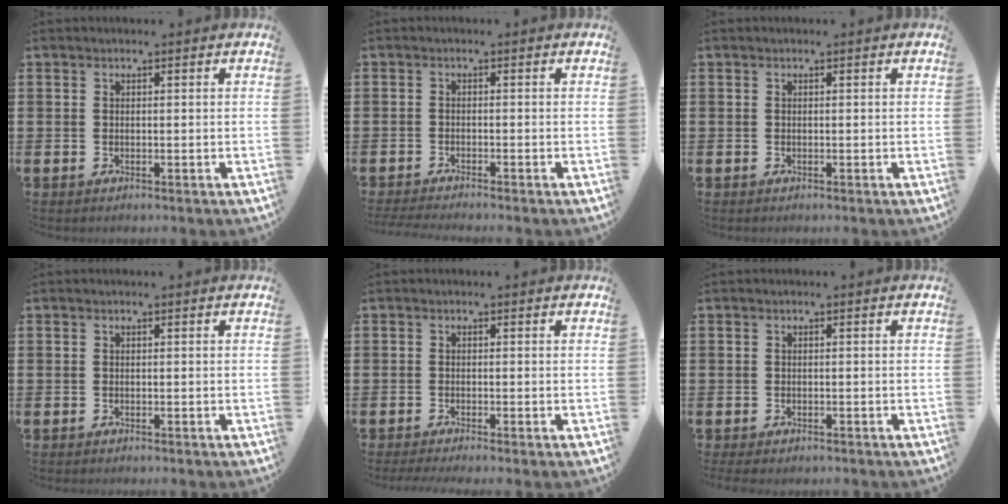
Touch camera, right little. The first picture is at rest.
{"total": 1.2, "force": [-1.0, 0.0, 0.6], "torque": [-0.011, 0.000, -0.019]}
{"total": 0.0}
{"total": 0.0}
{"total": 0.8, "force": [-0.6, 0.0, 0.6], "torque": [-0.009, -0.002, -0.011]}
{"total": 0.5, "force": [-0.4, 0.2, 0.2], "torque": [-0.006, 0.000, -0.009]}